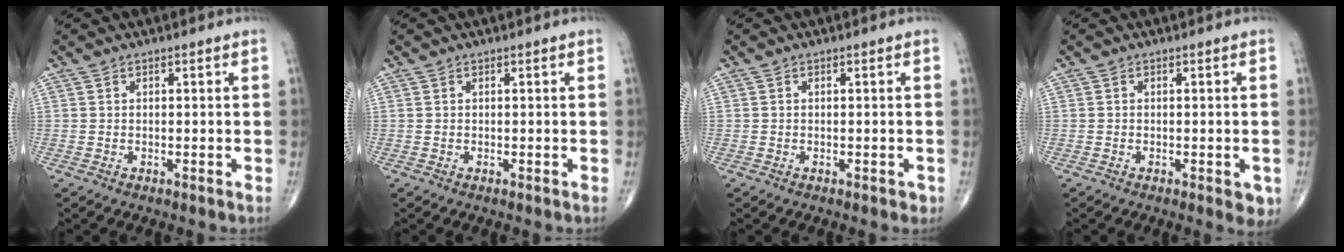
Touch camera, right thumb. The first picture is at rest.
{"total": 0.0}
{"total": 0.8, "force": [-0.1, 0.5, 0.6], "torque": [-0.011, 0.000, 0.001]}
{"total": 3.5, "force": [-1.2, 1.4, 3.0], "torque": [-0.023, -0.005, -0.012]}